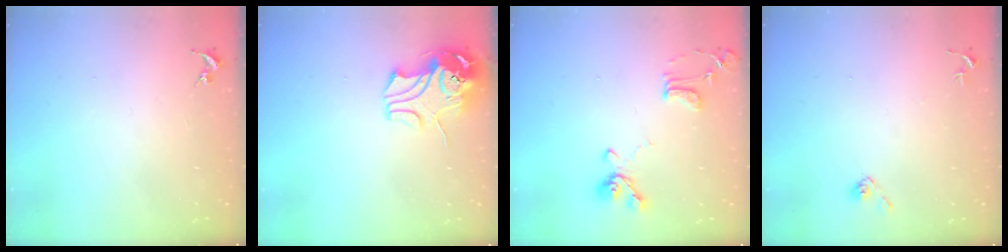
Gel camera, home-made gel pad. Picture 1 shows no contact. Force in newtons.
{"total": 11.7, "press": 11.5, "slide": 1.7}
{"total": 12.8, "press": 12.8, "slide": 0.7}
{"total": 5.6, "press": 5.6, "slide": 0.5}